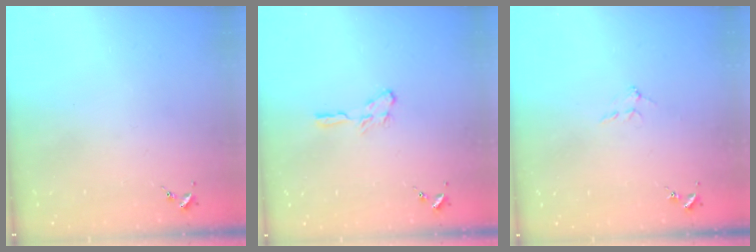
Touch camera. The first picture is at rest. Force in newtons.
{"total": 4.3, "press": 4.3, "slide": 0.5}
{"total": 5.0, "press": 5.0, "slide": 0.9}